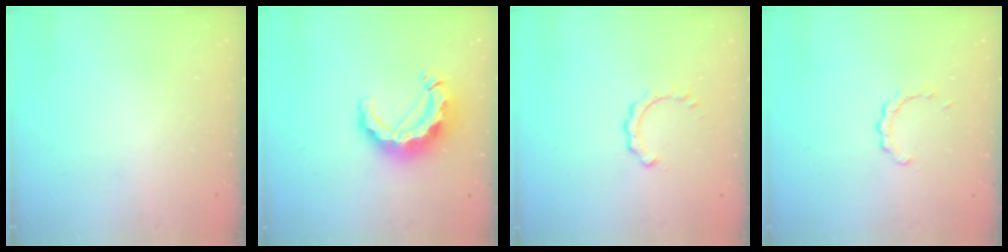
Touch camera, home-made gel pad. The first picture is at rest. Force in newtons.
{"total": 13.2, "press": 13.2, "slide": 1.4}
{"total": 4.0, "press": 4.0, "slide": 0.3}
{"total": 2.2, "press": 2.2, "slide": 0.1}